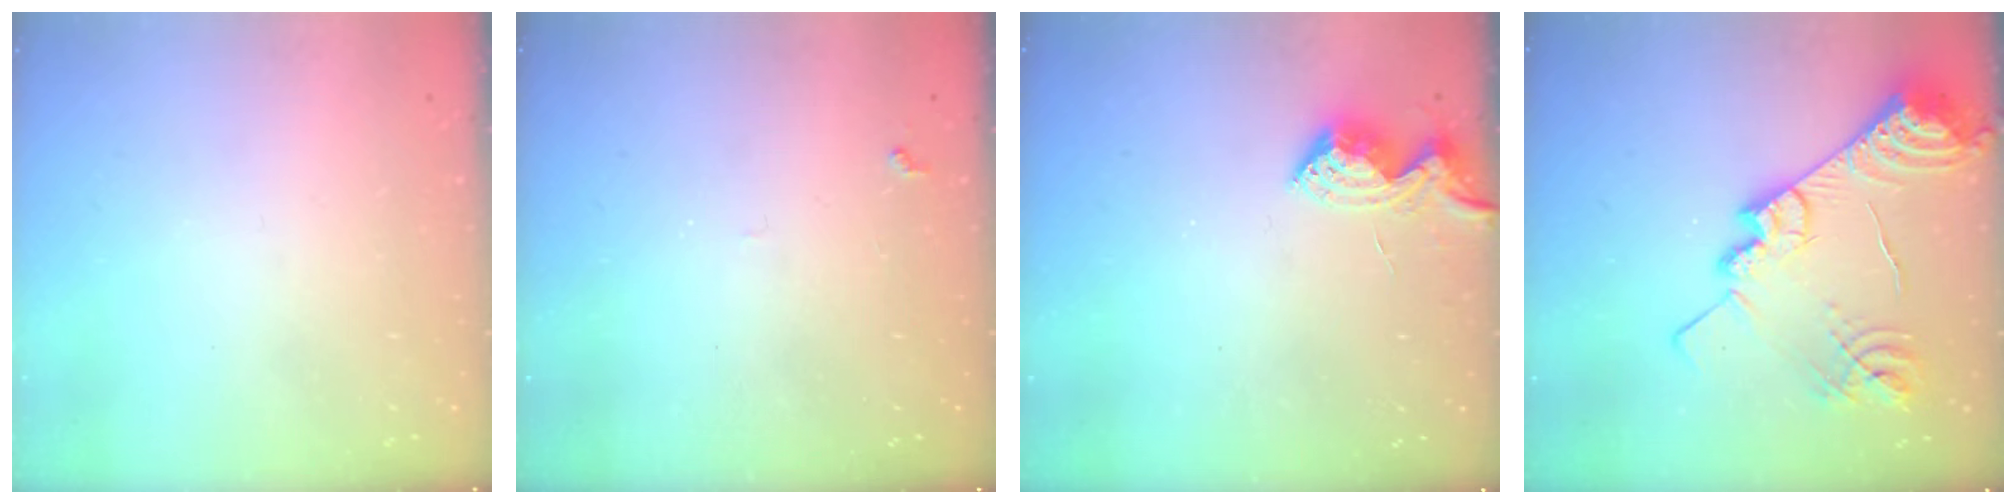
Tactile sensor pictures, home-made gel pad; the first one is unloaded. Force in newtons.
{"total": 4.9, "press": 4.8, "slide": 0.4}
{"total": 8.6, "press": 8.5, "slide": 1.2}
{"total": 20.9, "press": 20.9, "slide": 1.5}